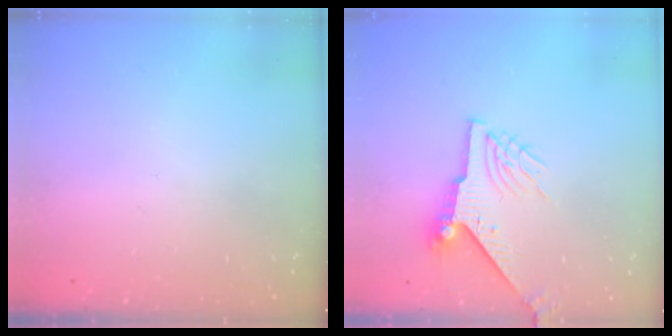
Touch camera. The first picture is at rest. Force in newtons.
{"total": 7.9, "press": 7.9, "slide": 0.8}